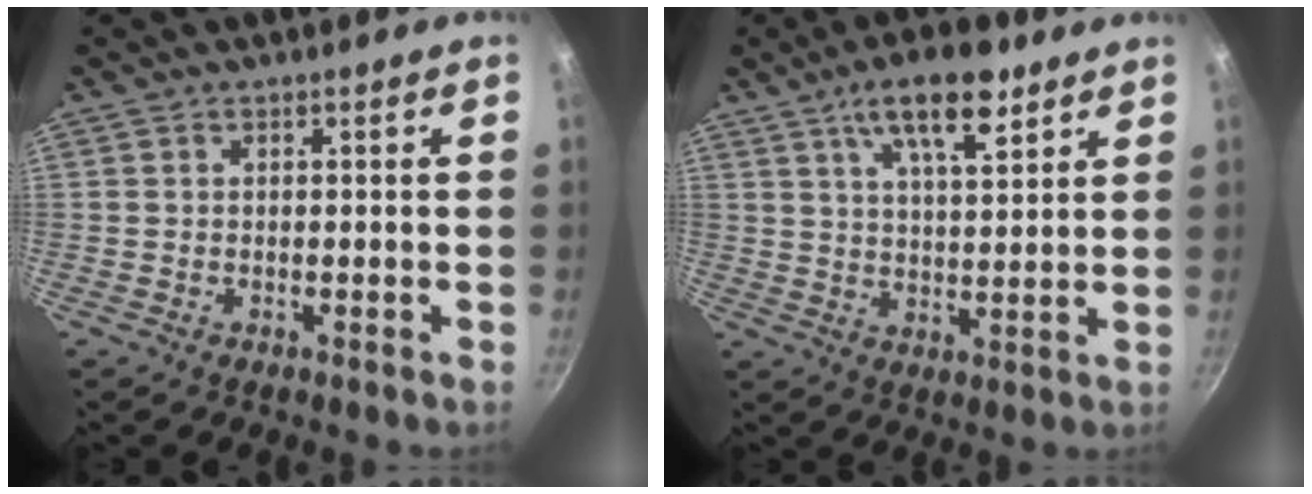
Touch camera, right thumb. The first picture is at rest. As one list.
[{"total": 11.0, "force": [6.3, 3.8, 8.2], "torque": [-0.121, -0.021, 0.105]}]